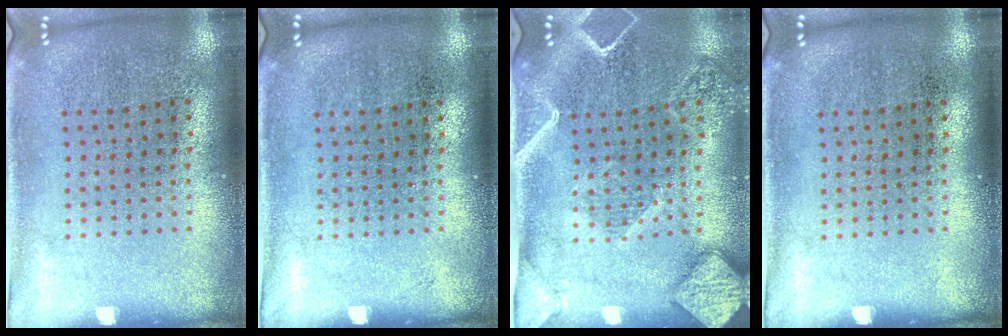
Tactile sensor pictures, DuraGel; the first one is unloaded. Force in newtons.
{"total": 0.0}
{"total": 2.6, "press": 2.2, "slide": 1.3}
{"total": 0.0}